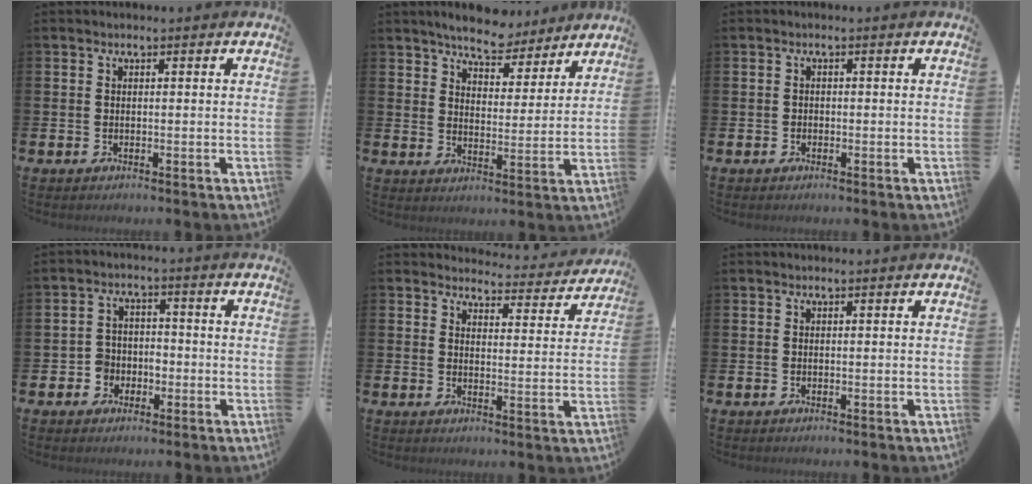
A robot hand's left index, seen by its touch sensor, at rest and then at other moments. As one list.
[{"total": 6.4, "force": [6.2, 1.5, 1.0], "torque": [-0.028, -0.041, 0.106]}, {"total": 0.7, "force": [-0.4, 0.6, 0.1], "torque": [-0.003, 0.004, -0.009]}, {"total": 3.3, "force": [-1.6, 2.9, 0.5], "torque": [-0.012, 0.003, -0.040]}, {"total": 3.5, "force": [3.4, 0.8, 0.3], "torque": [-0.010, -0.031, 0.054]}, {"total": 0.0}]